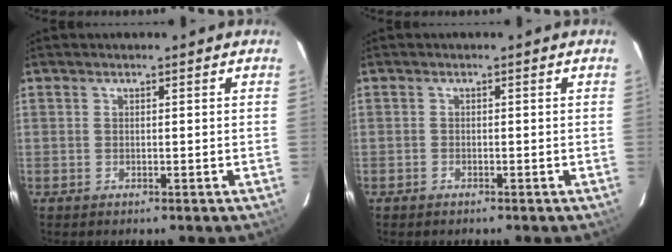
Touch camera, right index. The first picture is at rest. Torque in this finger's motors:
{"motor_torque": [0.18, -0.23, 0.03, -0.03]}